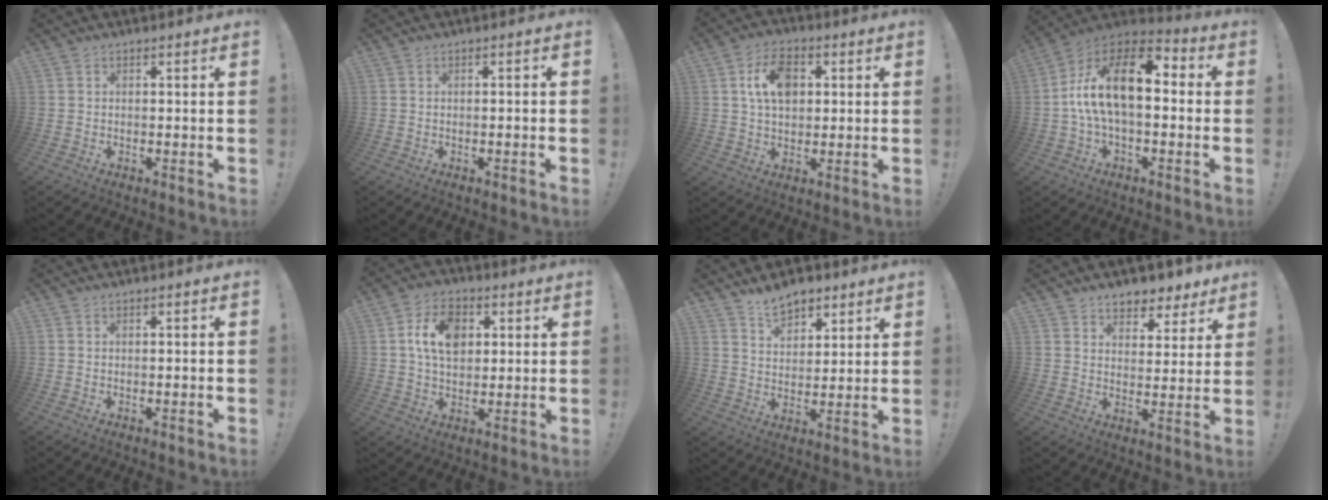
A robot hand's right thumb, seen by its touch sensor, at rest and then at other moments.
{"total": 0.8, "force": [-0.5, -0.2, 0.5], "torque": [-0.008, 0.000, -0.009]}
{"total": 10.5, "force": [2.6, 7.0, 7.4], "torque": [-0.116, 0.010, 0.049]}
{"total": 17.8, "force": [2.1, 8.5, 15.6], "torque": [-0.281, -0.003, 0.034]}
{"total": 0.5, "force": [-0.4, -0.2, 0.3], "torque": [-0.005, -0.001, -0.007]}
{"total": 11.7, "force": [2.9, 8.2, 7.8], "torque": [-0.126, 0.006, 0.052]}
{"total": 7.6, "force": [6.0, 4.0, 2.5], "torque": [-0.037, -0.034, 0.112]}
{"total": 6.8, "force": [5.5, 3.6, 1.6], "torque": [-0.016, -0.046, 0.101]}